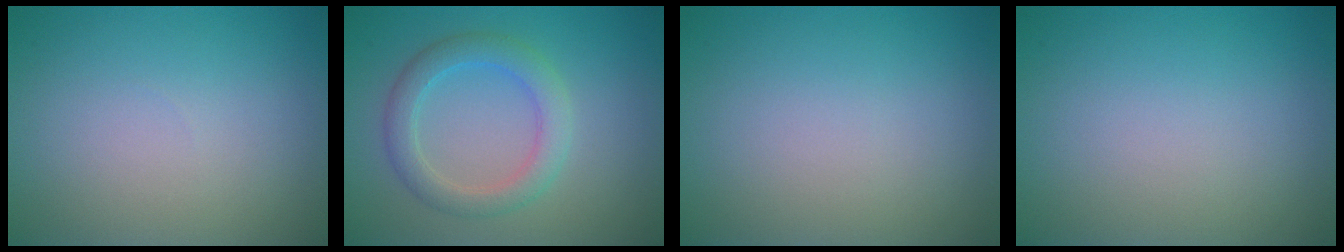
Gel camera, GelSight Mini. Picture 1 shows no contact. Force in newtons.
{"total": 3.4, "press": 3.4, "slide": 0.0}
{"total": 0.0}
{"total": 0.0}